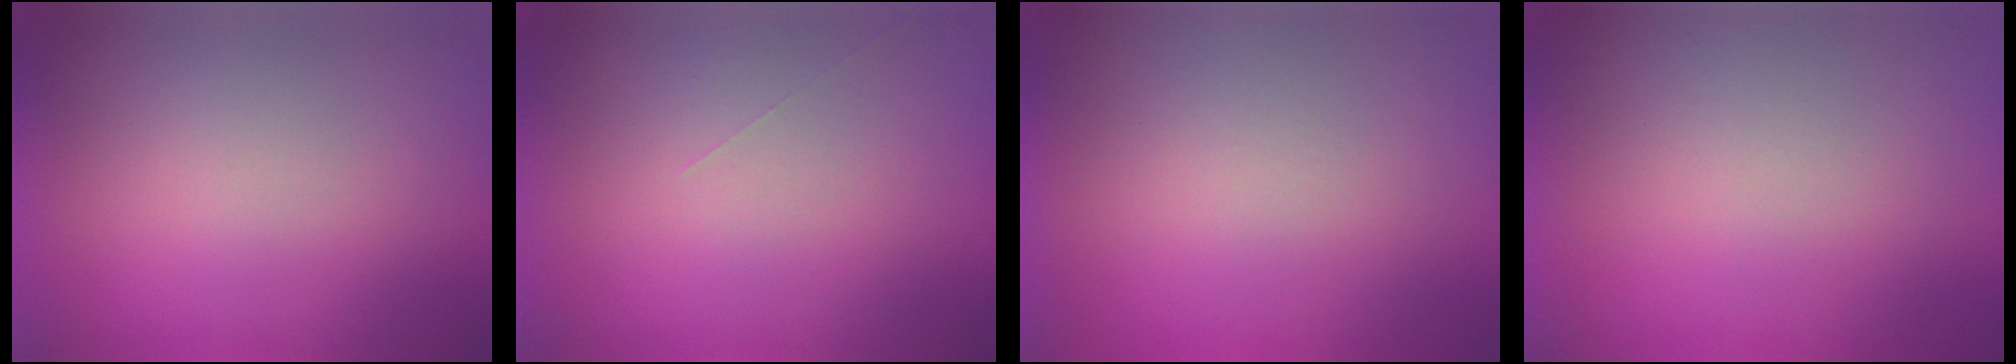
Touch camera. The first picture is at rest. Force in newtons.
{"total": 1.2}
{"total": 8.4}
{"total": 5.5}